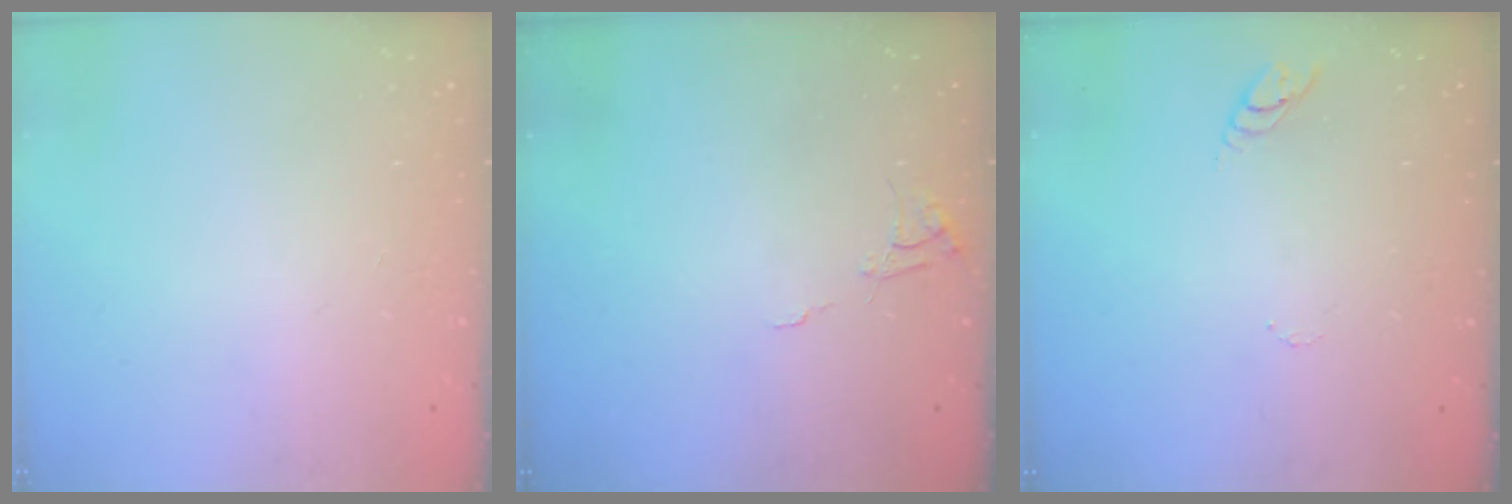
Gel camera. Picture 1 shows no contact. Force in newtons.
{"total": 4.6, "press": 4.6, "slide": 0.4}
{"total": 3.1, "press": 3.1, "slide": 0.3}